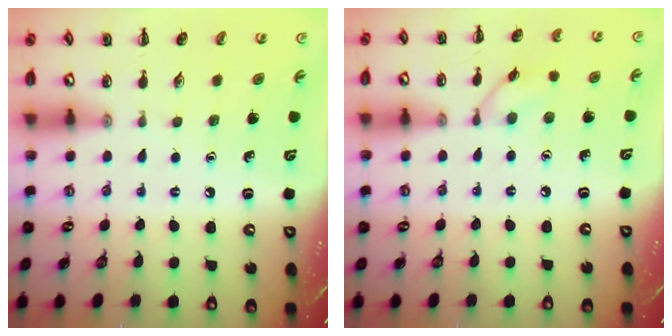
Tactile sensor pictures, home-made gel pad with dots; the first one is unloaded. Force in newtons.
{"total": 6.8, "press": 6.7, "slide": 1.2}